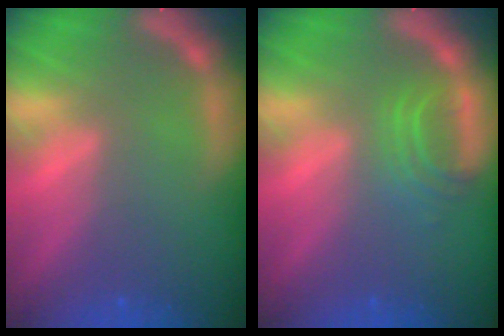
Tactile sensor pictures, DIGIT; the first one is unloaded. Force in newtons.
{"total": 2.9}